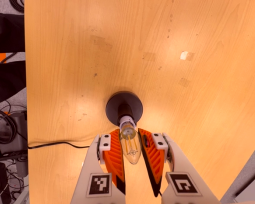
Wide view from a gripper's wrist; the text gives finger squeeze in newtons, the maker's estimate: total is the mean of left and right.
{"total": 12.4, "left": 12.0, "right": 12.9}